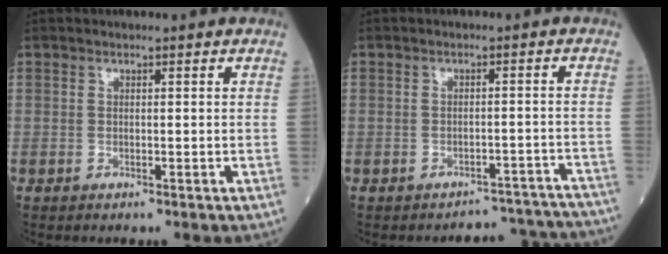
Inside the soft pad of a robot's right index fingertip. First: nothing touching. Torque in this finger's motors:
{"motor_torque": [-0.32, -0.26, -0.89, -0.21]}